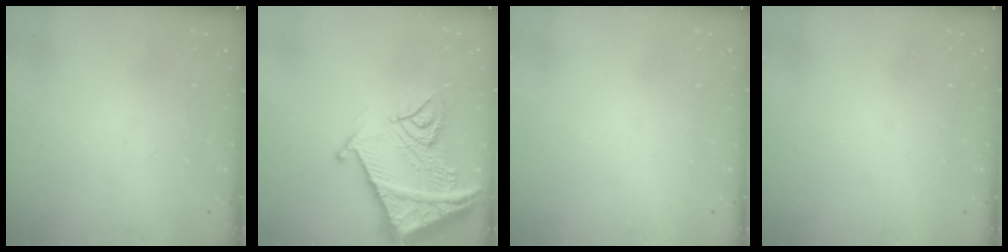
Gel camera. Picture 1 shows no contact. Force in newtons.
{"total": 19.6, "press": 19.5, "slide": 2.1}
{"total": 1.5, "press": 1.5, "slide": 0.1}
{"total": 1.5, "press": 1.5, "slide": 0.1}